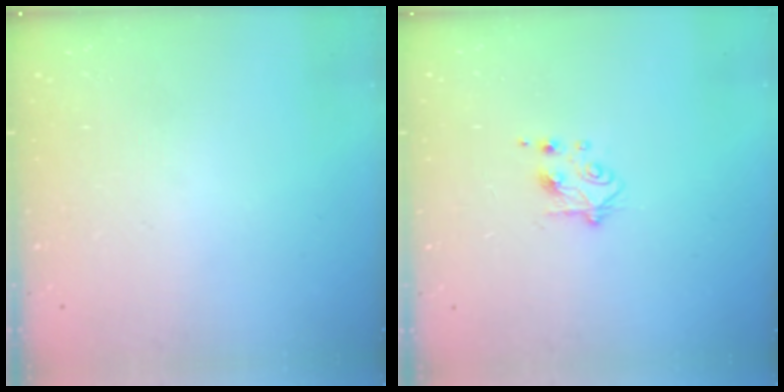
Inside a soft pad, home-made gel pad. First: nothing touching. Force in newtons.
{"total": 4.9, "press": 4.9, "slide": 0.7}